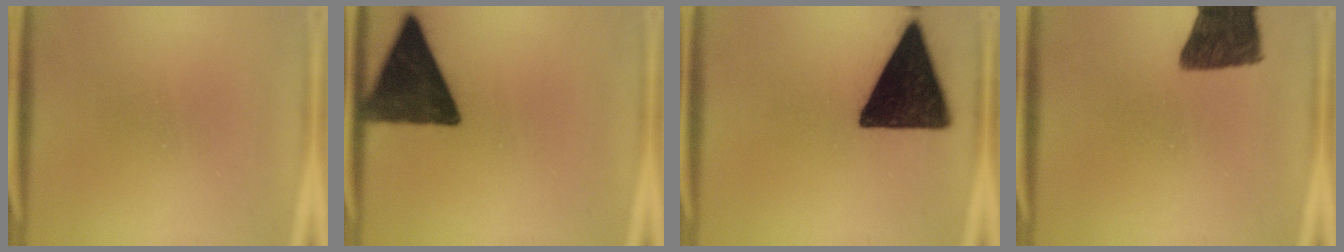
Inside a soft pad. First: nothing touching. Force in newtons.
{"total": 12.2}
{"total": 18.1}
{"total": 12.5}